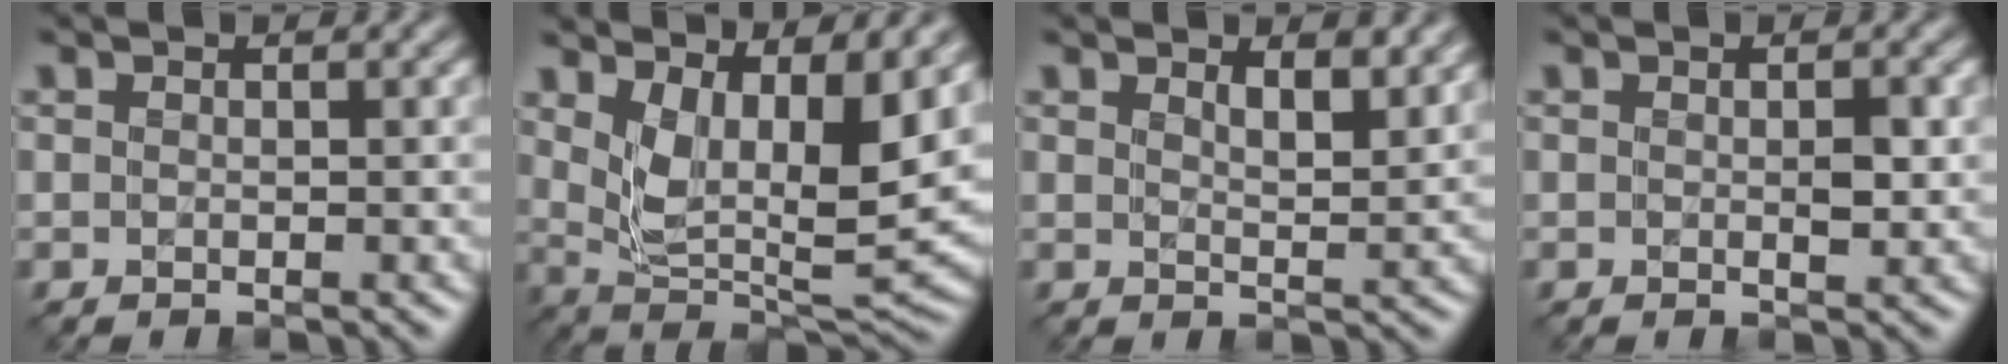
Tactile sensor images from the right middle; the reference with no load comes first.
{"total": 8.9, "force": [3.1, 3.7, 7.5], "torque": [-0.139, -0.016, 0.059]}
{"total": 3.1, "force": [2.1, 0.9, 2.1], "torque": [-0.031, -0.007, 0.038]}
{"total": 1.4, "force": [0.0, 0.5, 1.3], "torque": [-0.021, -0.004, 0.000]}